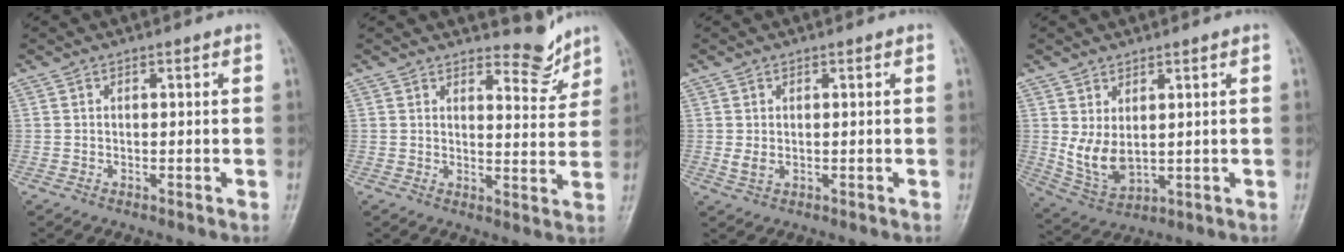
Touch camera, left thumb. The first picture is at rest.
{"total": 5.5, "force": [5.0, 1.9, 1.4], "torque": [0.001, -0.049, 0.069]}
{"total": 2.4, "force": [0.0, 1.6, 1.8], "torque": [-0.036, -0.004, 0.003]}
{"total": 7.2, "force": [1.1, 4.3, 5.6], "torque": [-0.099, -0.013, 0.042]}